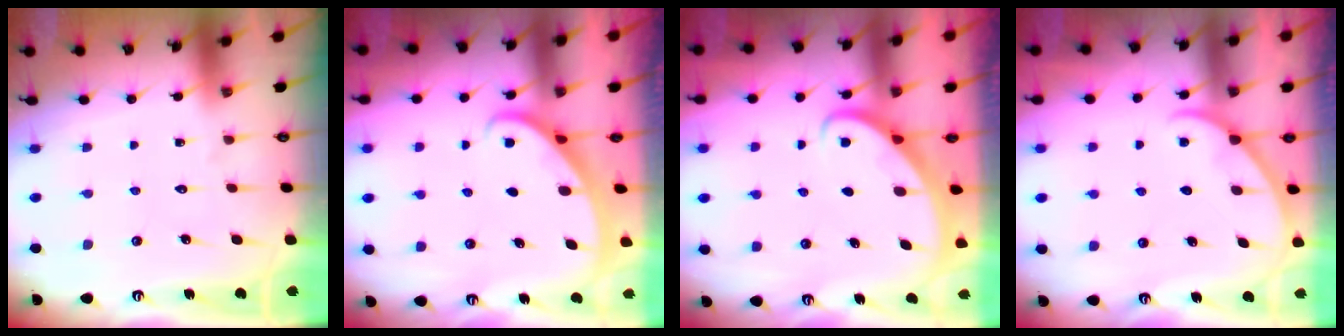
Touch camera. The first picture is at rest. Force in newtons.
{"total": 1.9, "press": 1.9, "slide": 0.1}
{"total": 2.9, "press": 2.9, "slide": 0.2}
{"total": 2.0, "press": 2.0, "slide": 0.3}